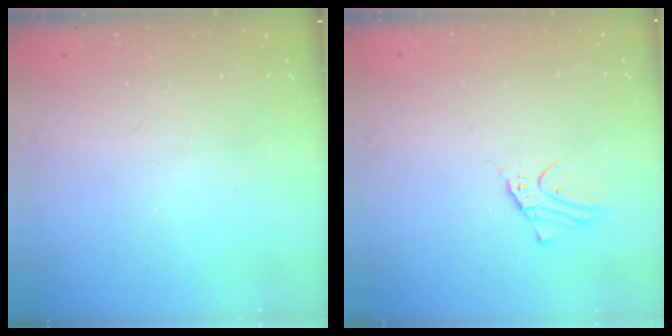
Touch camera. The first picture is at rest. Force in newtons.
{"total": 2.7, "press": 2.7, "slide": 0.2}